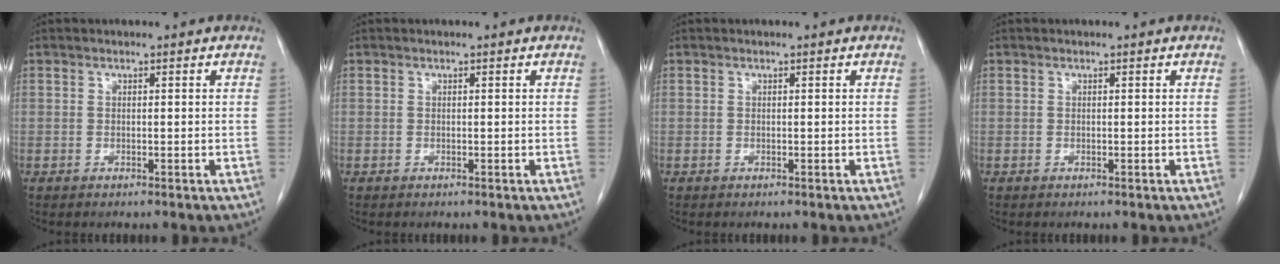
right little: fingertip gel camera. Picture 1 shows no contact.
{"total": 0.0}
{"total": 0.0}
{"total": 0.0}